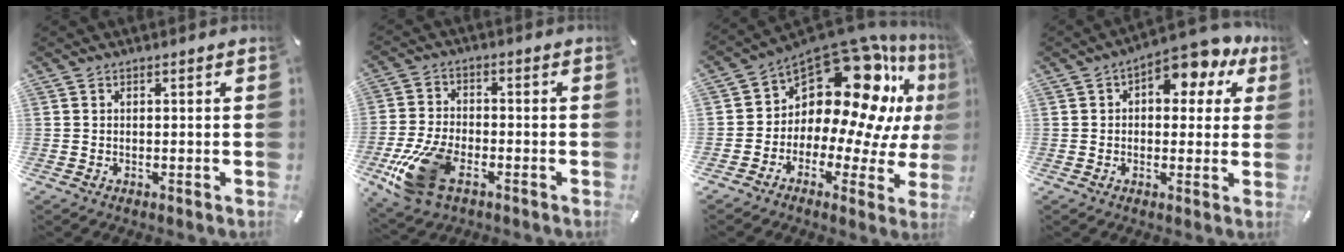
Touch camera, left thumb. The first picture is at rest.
{"total": 14.6, "force": [-6.3, 8.3, 10.2], "torque": [-0.220, 0.015, -0.107]}
{"total": 17.1, "force": [9.5, 9.1, 10.9], "torque": [-0.168, -0.110, 0.153]}
{"total": 9.6, "force": [5.4, 5.2, 5.9], "torque": [-0.076, -0.034, 0.091]}